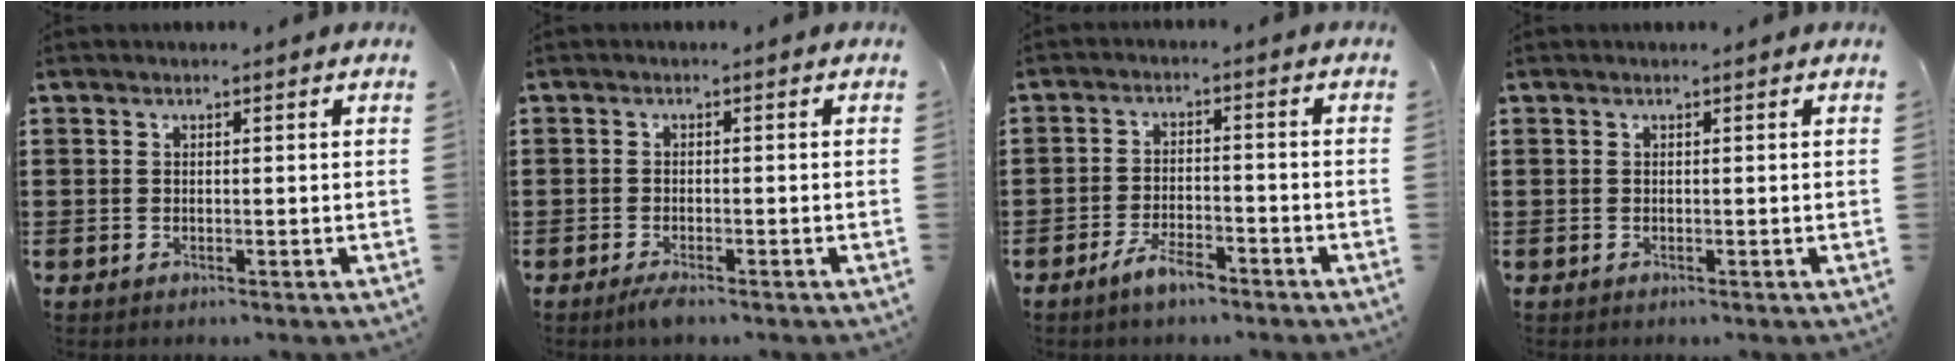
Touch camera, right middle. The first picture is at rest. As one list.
[{"total": 1.5, "force": [-1.1, 0.2, 1.0], "torque": [-0.026, -0.007, -0.022]}, {"total": 4.4, "force": [-3.4, 1.3, 2.5], "torque": [-0.053, 0.005, -0.068]}, {"total": 0.0}]